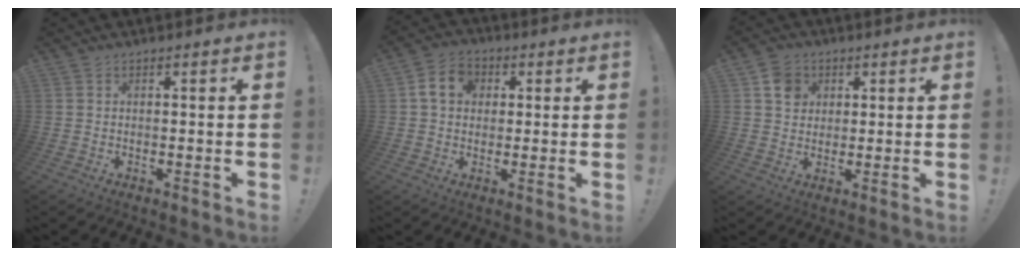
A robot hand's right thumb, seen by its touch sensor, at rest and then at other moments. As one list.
[{"total": 8.9, "force": [1.9, 7.0, 5.2], "torque": [-0.076, 0.013, 0.038]}, {"total": 6.9, "force": [2.7, 6.0, 2.0], "torque": [-0.020, -0.008, 0.052]}]